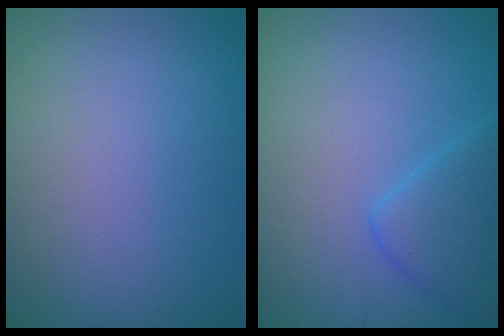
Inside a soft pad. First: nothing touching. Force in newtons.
{"total": 3.4, "press": 3.4, "slide": 0.1}